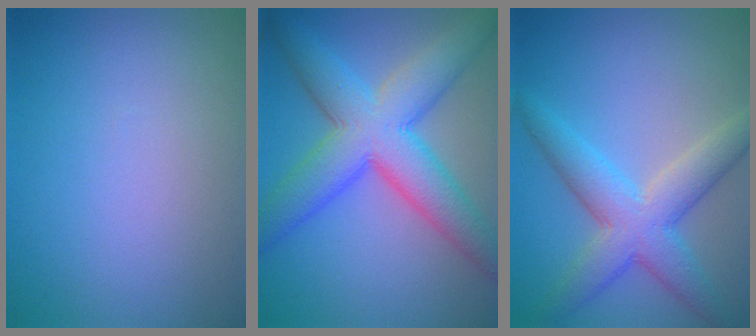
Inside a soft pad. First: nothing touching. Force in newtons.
{"total": 8.9, "press": 8.9, "slide": 0.3}
{"total": 5.8, "press": 5.8, "slide": 0.0}